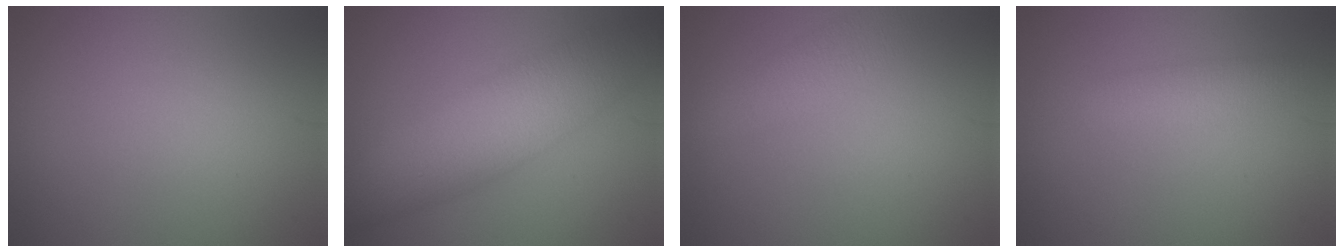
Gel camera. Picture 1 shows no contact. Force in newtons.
{"total": 7.8, "press": 7.8, "slide": 0.2}
{"total": 3.0, "press": 3.0, "slide": 0.1}
{"total": 2.6, "press": 2.6, "slide": 0.2}